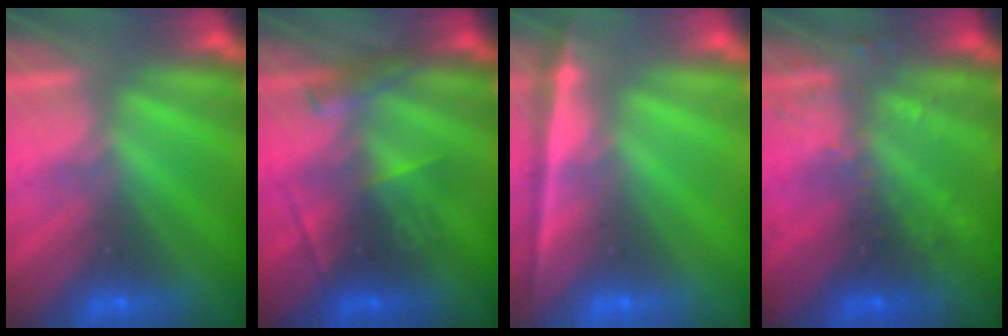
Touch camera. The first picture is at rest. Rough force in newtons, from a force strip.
{"total": 2.9}
{"total": 1.9}
{"total": 2.9}